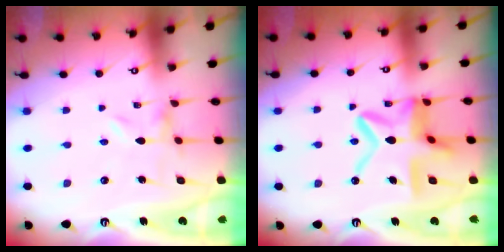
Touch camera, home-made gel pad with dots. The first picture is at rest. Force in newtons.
{"total": 17.0, "press": 17.0, "slide": 1.6}